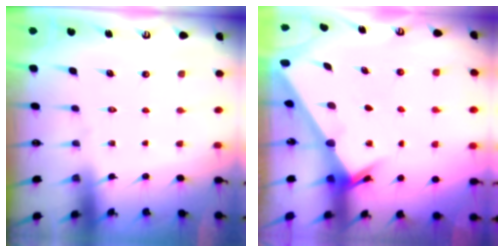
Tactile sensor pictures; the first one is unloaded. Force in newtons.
{"total": 2.6, "press": 2.6, "slide": 0.2}